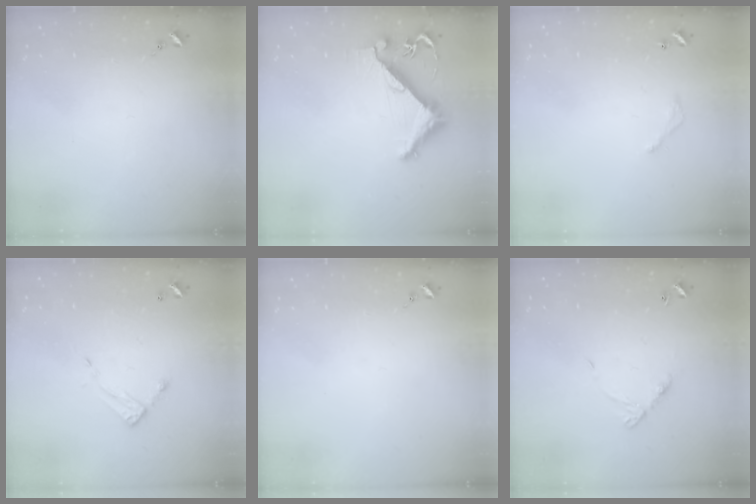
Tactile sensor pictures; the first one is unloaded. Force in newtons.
{"total": 6.3, "press": 6.3, "slide": 0.6}
{"total": 3.8, "press": 3.8, "slide": 0.2}
{"total": 5.5, "press": 5.5, "slide": 0.3}
{"total": 0.0}
{"total": 6.9, "press": 6.8, "slide": 0.6}